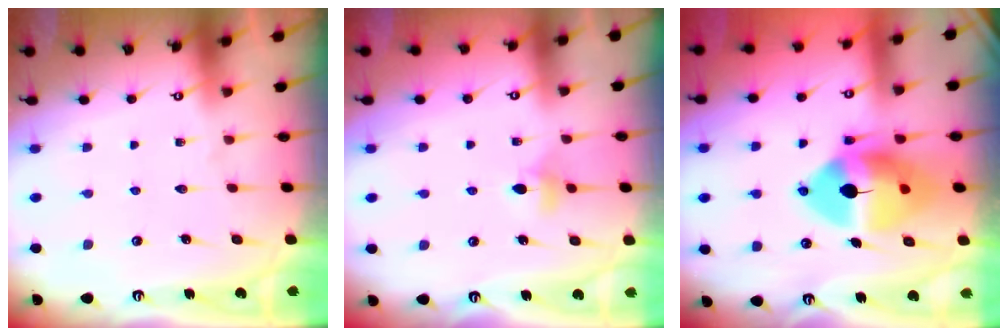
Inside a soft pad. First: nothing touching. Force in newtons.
{"total": 4.6, "press": 4.4, "slide": 1.0}
{"total": 15.1, "press": 15.0, "slide": 2.3}